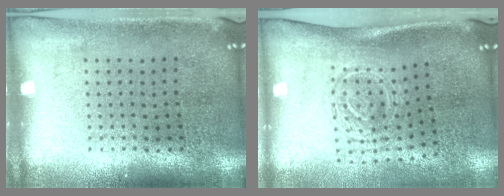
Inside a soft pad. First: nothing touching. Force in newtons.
{"total": 1.7, "press": 1.2, "slide": 1.2}